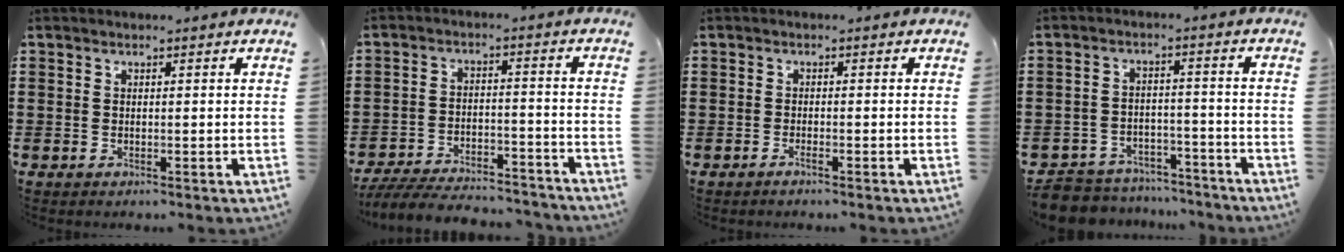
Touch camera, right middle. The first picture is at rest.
{"total": 7.1, "force": [-6.8, 0.8, 1.8], "torque": [-0.038, 0.006, -0.134]}
{"total": 0.9, "force": [-0.6, 0.0, 0.6], "torque": [-0.012, -0.003, -0.012]}
{"total": 6.3, "force": [-6.2, 1.2, 0.3], "torque": [-0.016, 0.013, -0.126]}